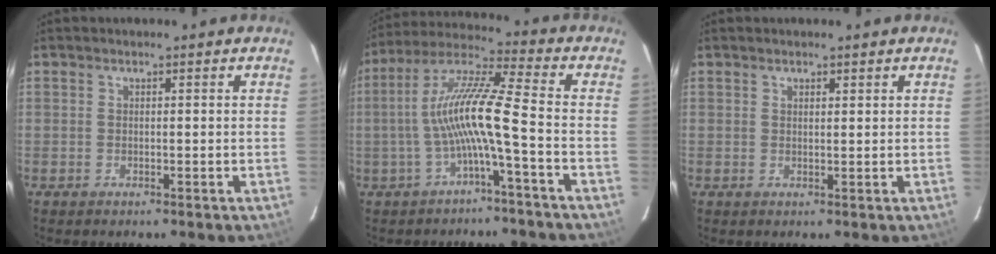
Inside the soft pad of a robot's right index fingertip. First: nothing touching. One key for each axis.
{"total": 10.9, "fx": -2.9, "fy": -0.2, "fz": 10.5, "tx": -0.212, "ty": 0.014, "tz": -0.054}
{"total": 1.0, "fx": 0.8, "fy": 0.4, "fz": 0.4, "tx": -0.005, "ty": 0.001, "tz": 0.014}